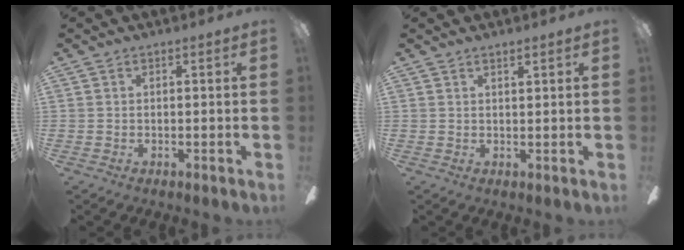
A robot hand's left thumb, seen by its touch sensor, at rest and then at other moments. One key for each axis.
{"total": 1.2, "fx": 1.1, "fy": 0.0, "fz": 0.4, "tx": -0.009, "ty": -0.001, "tz": 0.020}